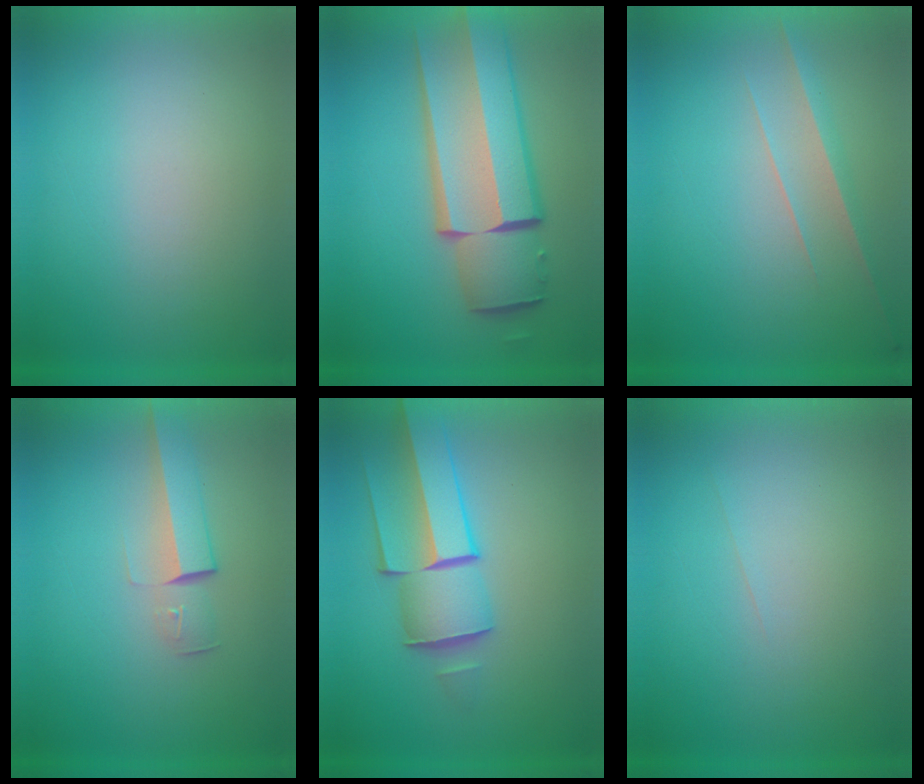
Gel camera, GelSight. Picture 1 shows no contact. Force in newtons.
{"total": 9.4}
{"total": 2.8}
{"total": 2.9}
{"total": 6.2}
{"total": 1.5}